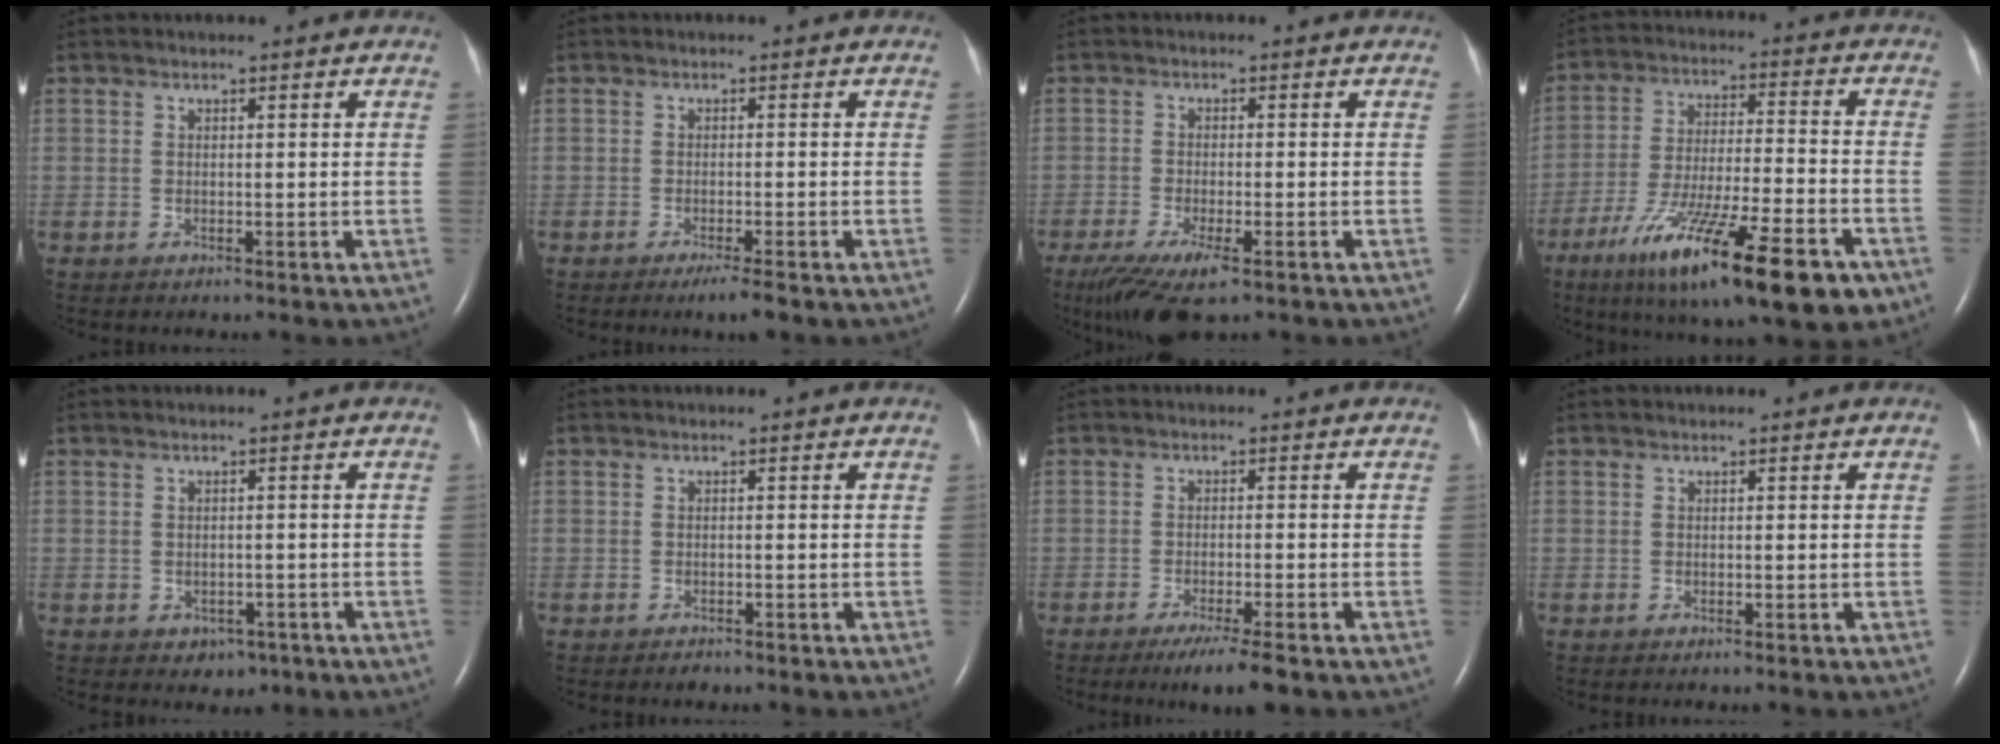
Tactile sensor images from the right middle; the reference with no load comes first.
{"total": 2.6, "force": [-1.8, -0.2, 1.9], "torque": [-0.034, -0.008, -0.029]}
{"total": 8.2, "force": [-5.1, 1.9, 6.1], "torque": [-0.110, -0.022, -0.084]}
{"total": 21.1, "force": [-12.0, 3.3, 17.0], "torque": [-0.249, -0.037, -0.195]}
{"total": 2.5, "force": [-1.2, 1.9, 1.0], "torque": [-0.010, 0.004, -0.006]}
{"total": 0.7, "force": [-0.6, 0.3, 0.1], "torque": [-0.005, -0.001, -0.007]}
{"total": 5.2, "force": [-3.6, 0.0, 3.8], "torque": [-0.063, -0.014, -0.058]}
{"total": 0.0}